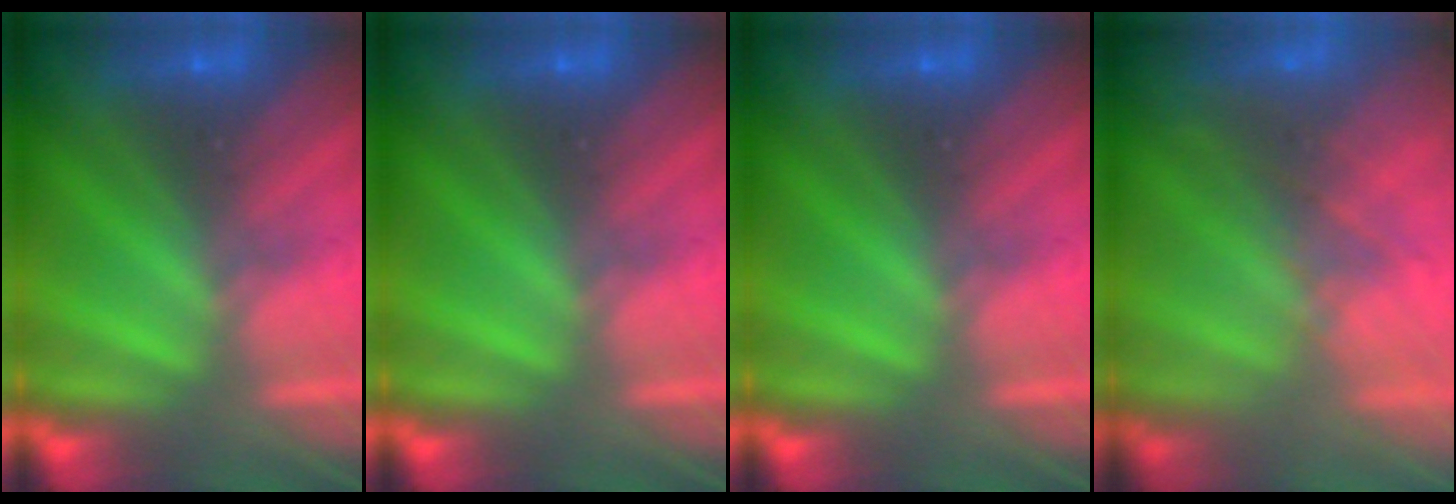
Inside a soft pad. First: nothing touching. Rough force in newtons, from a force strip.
{"total": 0.0}
{"total": 0.0}
{"total": 5.7}